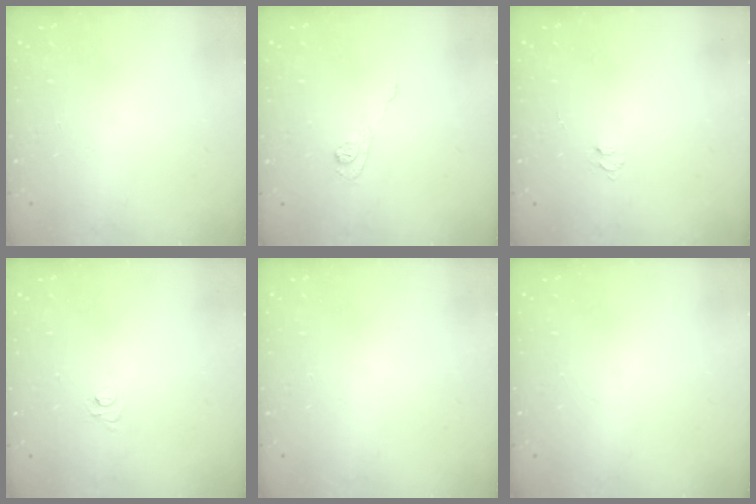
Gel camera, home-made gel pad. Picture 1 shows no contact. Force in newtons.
{"total": 6.4, "press": 6.3, "slide": 0.6}
{"total": 3.9, "press": 3.9, "slide": 0.4}
{"total": 4.9, "press": 4.9, "slide": 0.3}
{"total": 0.0}
{"total": 0.0}